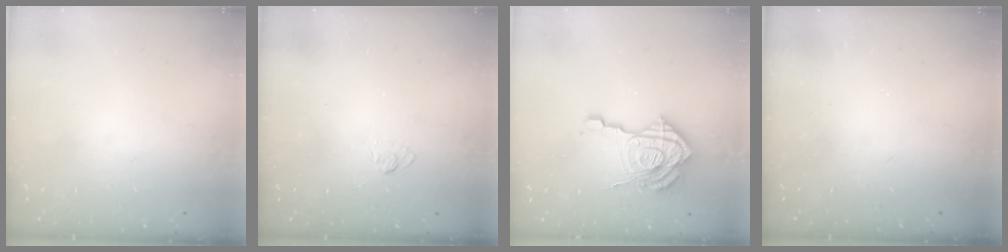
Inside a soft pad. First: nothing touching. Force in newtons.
{"total": 3.8, "press": 3.6, "slide": 1.4}
{"total": 20.7, "press": 20.6, "slide": 2.3}
{"total": 2.4, "press": 2.3, "slide": 0.8}